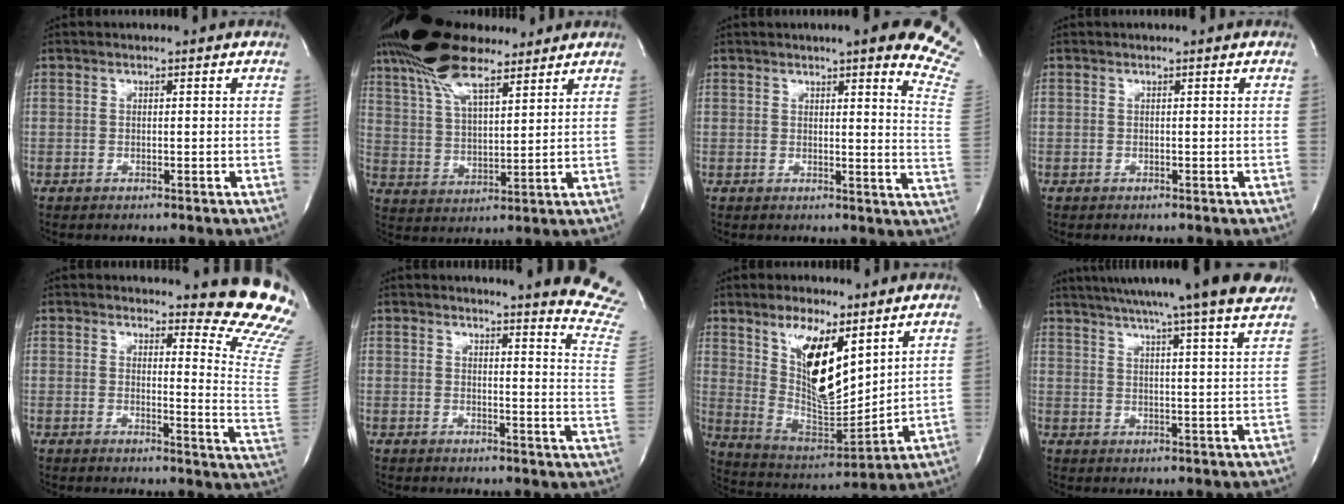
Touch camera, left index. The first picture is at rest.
{"total": 14.3, "force": [10.8, 4.3, 8.4], "torque": [-0.173, 0.020, 0.202]}
{"total": 15.8, "force": [12.7, 1.3, 9.2], "torque": [-0.101, -0.061, 0.116]}
{"total": 0.0}
{"total": 12.7, "force": [11.3, 0.8, 5.7], "torque": [-0.050, -0.129, 0.100]}
{"total": 14.0, "force": [13.4, -1.2, 3.7], "torque": [-0.039, -0.153, 0.121]}
{"total": 13.3, "force": [6.4, 4.2, 10.9], "torque": [-0.206, -0.009, 0.127]}
{"total": 21.5, "force": [18.4, -0.8, 11.1], "torque": [-0.187, -0.014, 0.240]}